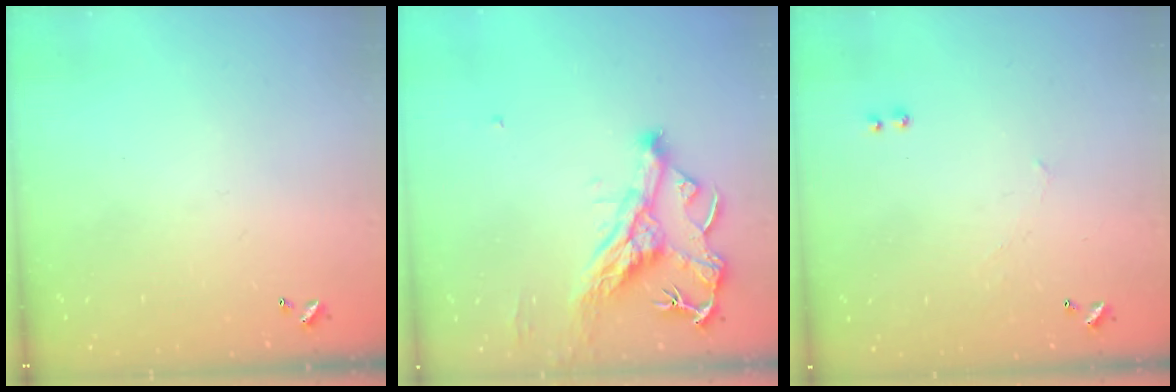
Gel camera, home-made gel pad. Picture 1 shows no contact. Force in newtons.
{"total": 7.1, "press": 7.0, "slide": 1.1}
{"total": 1.4, "press": 1.3, "slide": 0.5}